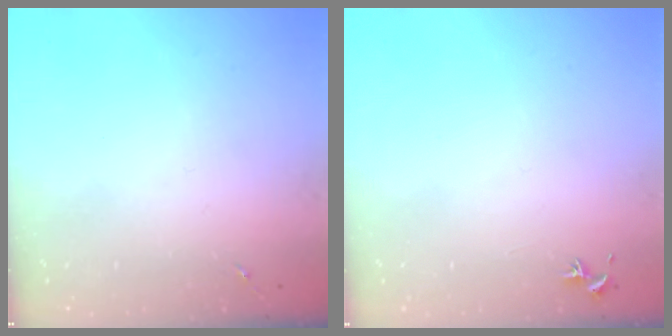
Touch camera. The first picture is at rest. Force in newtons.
{"total": 0.8, "press": 0.7, "slide": 0.3}